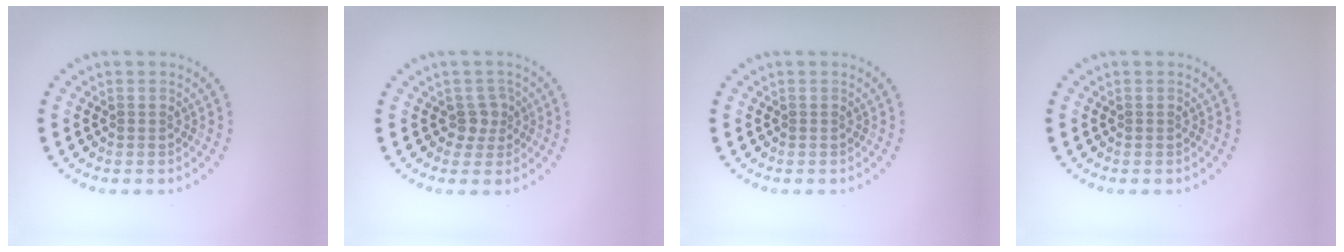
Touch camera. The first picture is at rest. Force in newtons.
{"total": 1.8, "press": 1.3, "slide": 1.2}
{"total": 0.0}
{"total": 0.0}